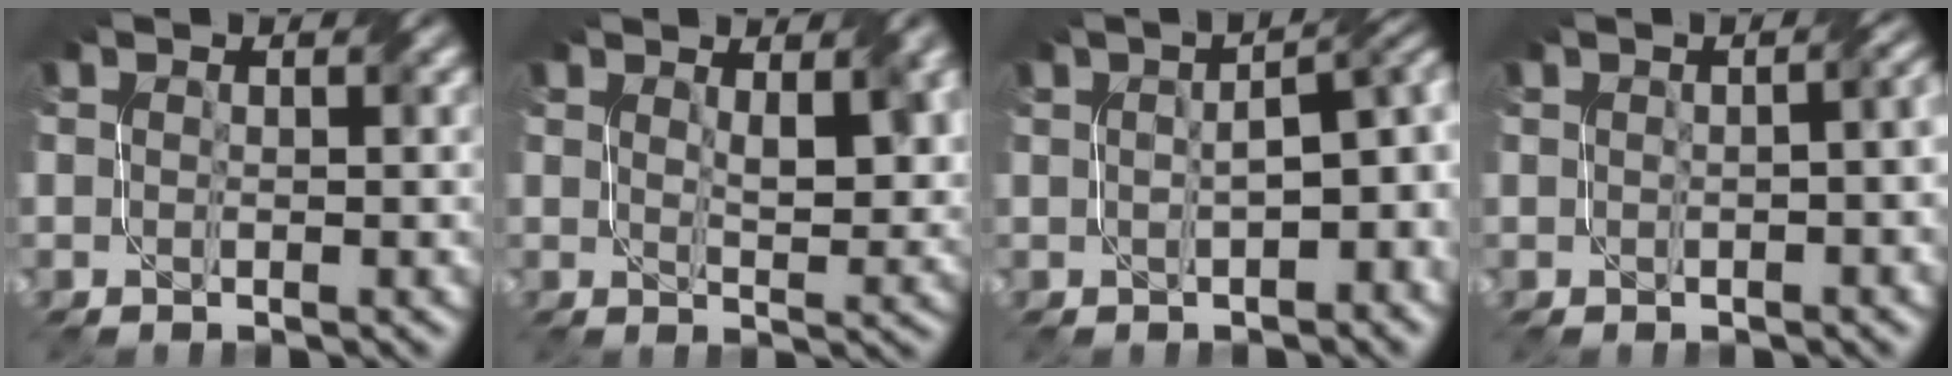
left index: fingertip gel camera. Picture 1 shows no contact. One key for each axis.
{"total": 3.3, "fx": 1.7, "fy": 1.0, "fz": 2.6, "tx": -0.042, "ty": 0.000, "tz": 0.039}
{"total": 6.6, "fx": 0.2, "fy": 2.9, "fz": 5.9, "tx": -0.068, "ty": 0.010, "tz": 0.017}
{"total": 4.8, "fx": 0.1, "fy": 2.6, "fz": 4.1, "tx": -0.022, "ty": 0.013, "tz": 0.001}